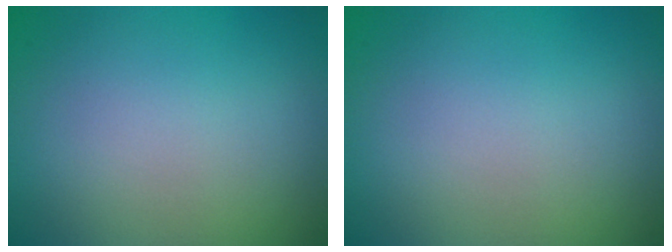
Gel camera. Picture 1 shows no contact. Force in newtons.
{"total": 0.0}